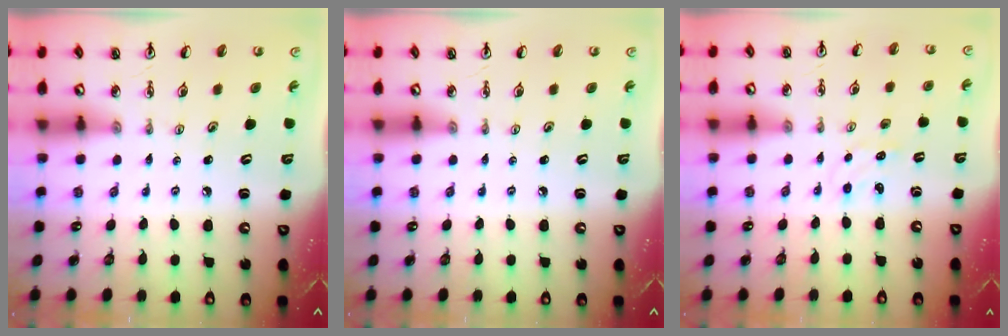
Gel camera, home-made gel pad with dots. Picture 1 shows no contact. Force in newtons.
{"total": 0.0}
{"total": 2.3, "press": 2.3, "slide": 0.2}